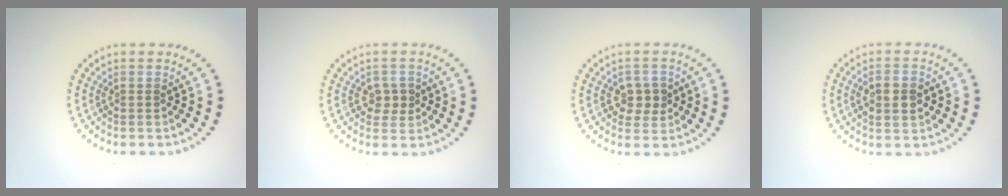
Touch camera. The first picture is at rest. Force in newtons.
{"total": 1.9, "press": 1.8, "slide": 0.3}
{"total": 2.2, "press": 2.2, "slide": 0.5}
{"total": 2.6, "press": 2.6, "slide": 0.4}